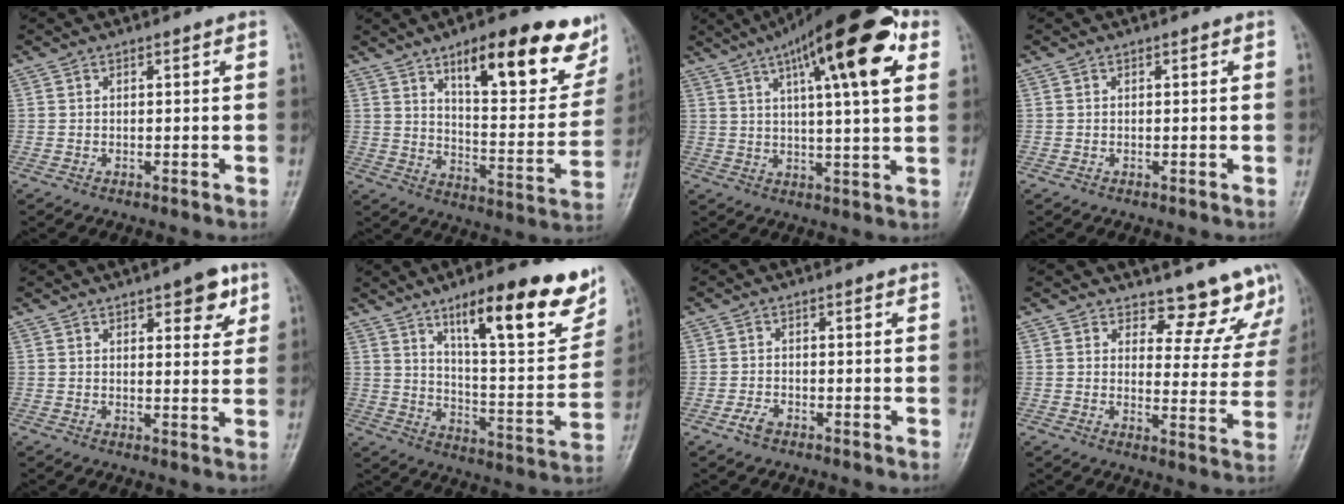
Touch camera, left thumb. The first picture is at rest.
{"total": 22.0, "force": [13.1, 7.5, 15.9], "torque": [-0.169, -0.055, 0.192]}
{"total": 20.9, "force": [9.1, 5.4, 18.0], "torque": [-0.259, -0.001, 0.135]}
{"total": 0.0}
{"total": 6.3, "force": [3.4, 2.5, 4.6], "torque": [-0.039, -0.015, 0.040]}
{"total": 20.2, "force": [12.5, 5.4, 15.0], "torque": [-0.174, -0.062, 0.195]}
{"total": 2.1, "force": [-1.4, 1.1, 1.2], "torque": [-0.027, 0.006, -0.028]}
{"total": 10.3, "force": [9.4, 4.0, 0.9], "torque": [0.036, -0.076, 0.098]}